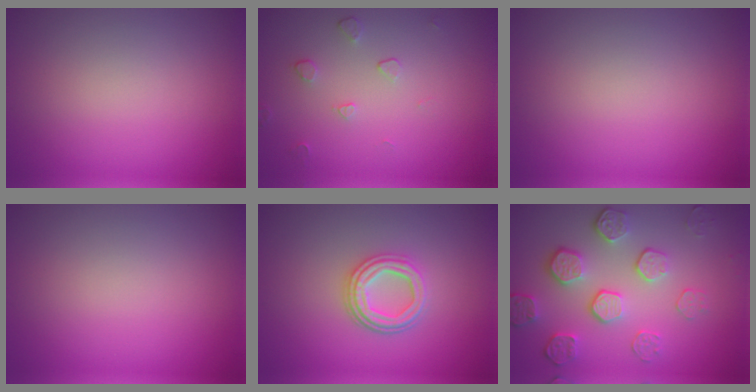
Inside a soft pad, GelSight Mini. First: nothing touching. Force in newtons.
{"total": 1.1, "press": 0.7, "slide": 0.9}
{"total": 0.0}
{"total": 0.0}
{"total": 3.6, "press": 3.0, "slide": 2.0}
{"total": 5.3, "press": 3.8, "slide": 3.8}